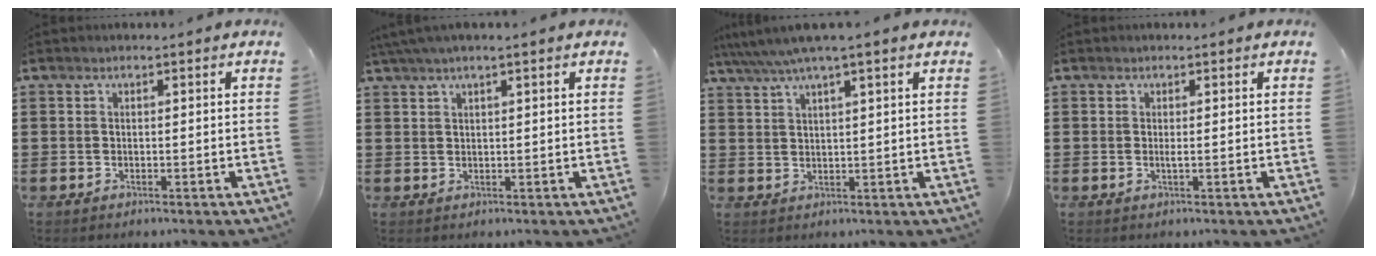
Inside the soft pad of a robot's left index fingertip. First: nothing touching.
{"total": 2.3, "force": [1.5, 0.1, 1.8], "torque": [-0.035, 0.002, 0.027]}
{"total": 4.1, "force": [2.8, -0.1, 3.0], "torque": [-0.065, -0.003, 0.047]}
{"total": 0.7, "force": [-0.1, -0.1, 0.7], "torque": [-0.014, -0.005, -0.001]}